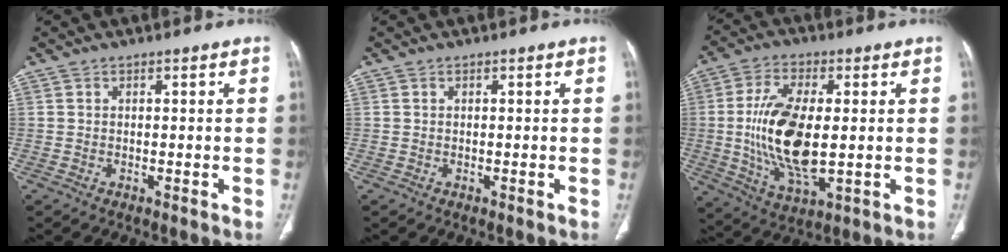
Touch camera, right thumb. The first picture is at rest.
{"total": 0.0}
{"total": 16.0, "force": [-0.1, 7.2, 14.3], "torque": [-0.281, -0.014, 0.004]}